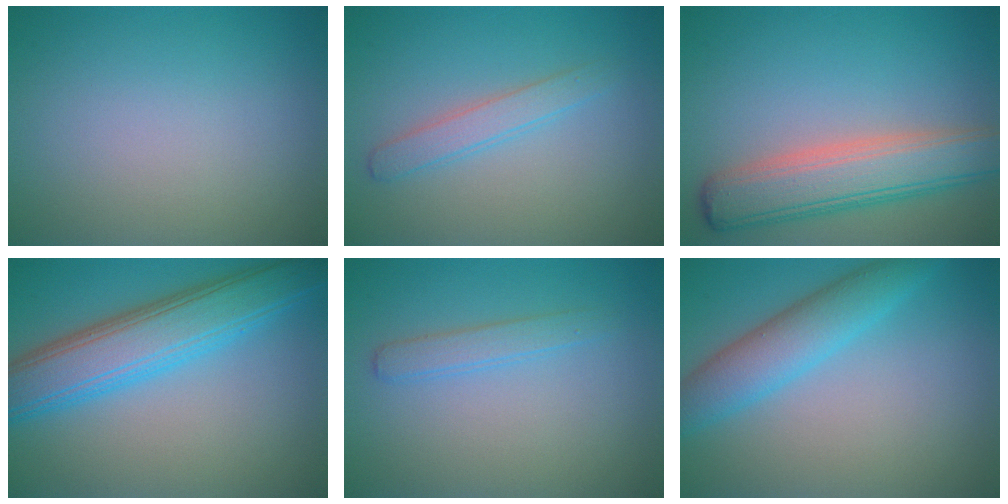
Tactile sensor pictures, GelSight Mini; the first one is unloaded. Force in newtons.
{"total": 2.1, "press": 2.1, "slide": 0.0}
{"total": 6.5, "press": 6.5, "slide": 0.5}
{"total": 7.5, "press": 7.5, "slide": 0.3}
{"total": 1.7, "press": 1.7, "slide": 0.1}
{"total": 4.7, "press": 4.7, "slide": 0.1}